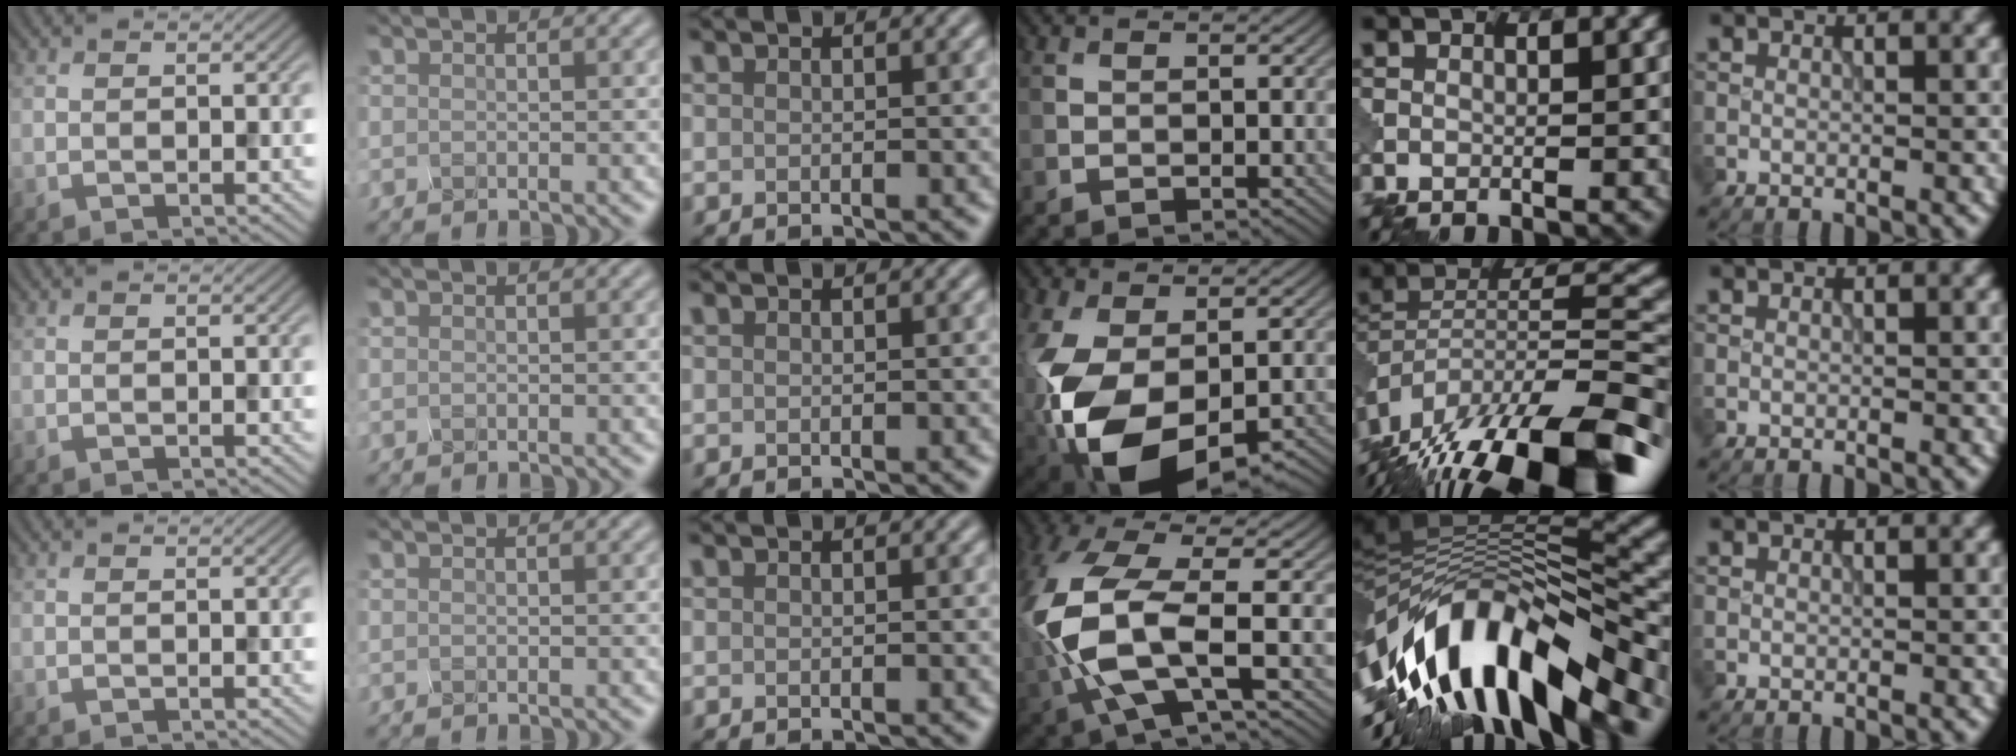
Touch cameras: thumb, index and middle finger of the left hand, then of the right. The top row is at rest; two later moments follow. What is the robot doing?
{"motion": "squeeze", "object": "hand grip exerciser"}